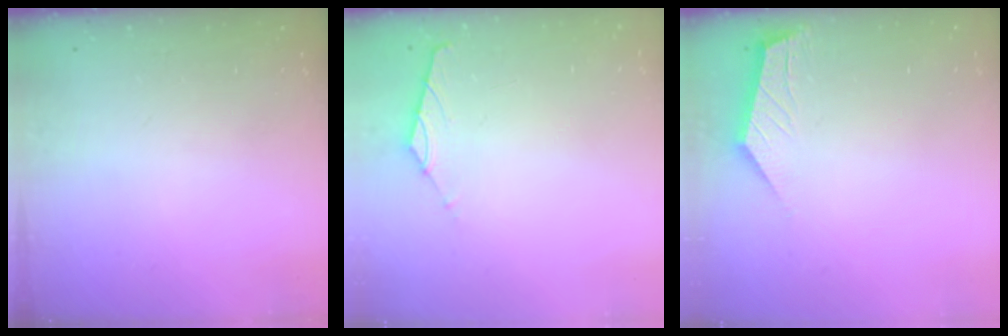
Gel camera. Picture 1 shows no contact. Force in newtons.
{"total": 1.7, "press": 1.6, "slide": 0.4}
{"total": 1.7, "press": 1.7, "slide": 0.1}